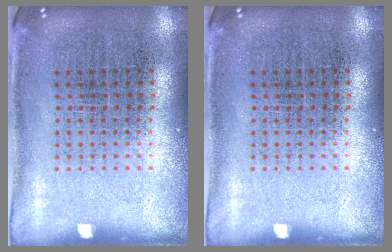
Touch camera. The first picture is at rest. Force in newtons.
{"total": 0.0}